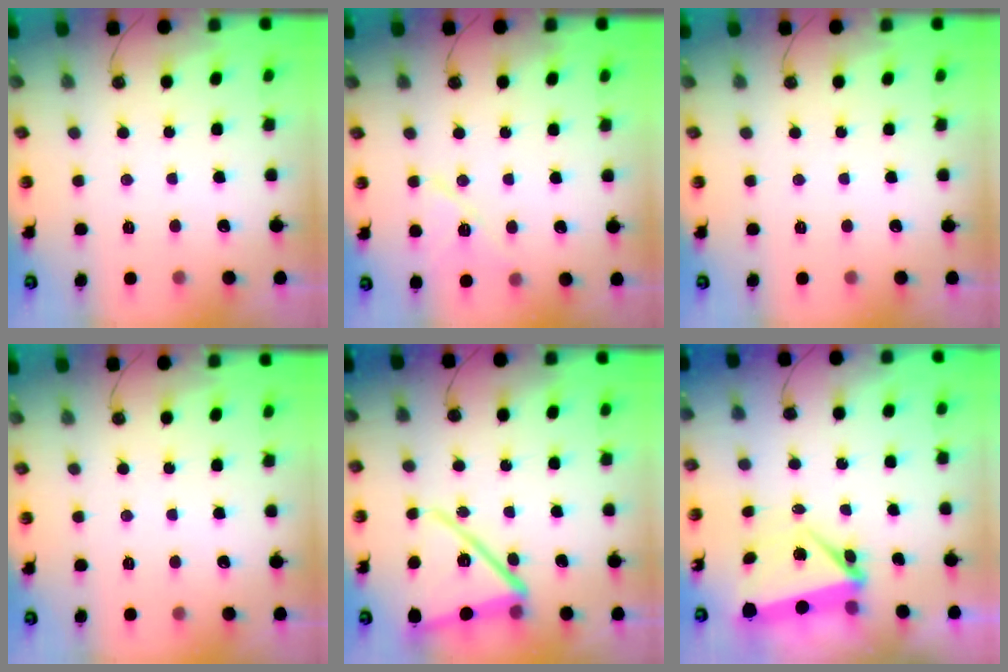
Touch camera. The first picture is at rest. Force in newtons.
{"total": 9.9, "press": 9.9, "slide": 0.9}
{"total": 0.0}
{"total": 0.0}
{"total": 16.6, "press": 16.6, "slide": 1.3}
{"total": 5.8, "press": 5.8, "slide": 0.3}